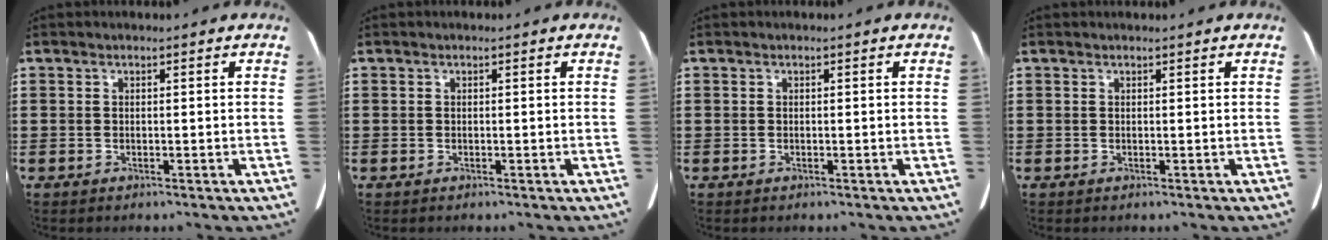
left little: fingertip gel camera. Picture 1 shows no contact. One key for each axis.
{"total": 0.0}
{"total": 0.0}
{"total": 0.0}